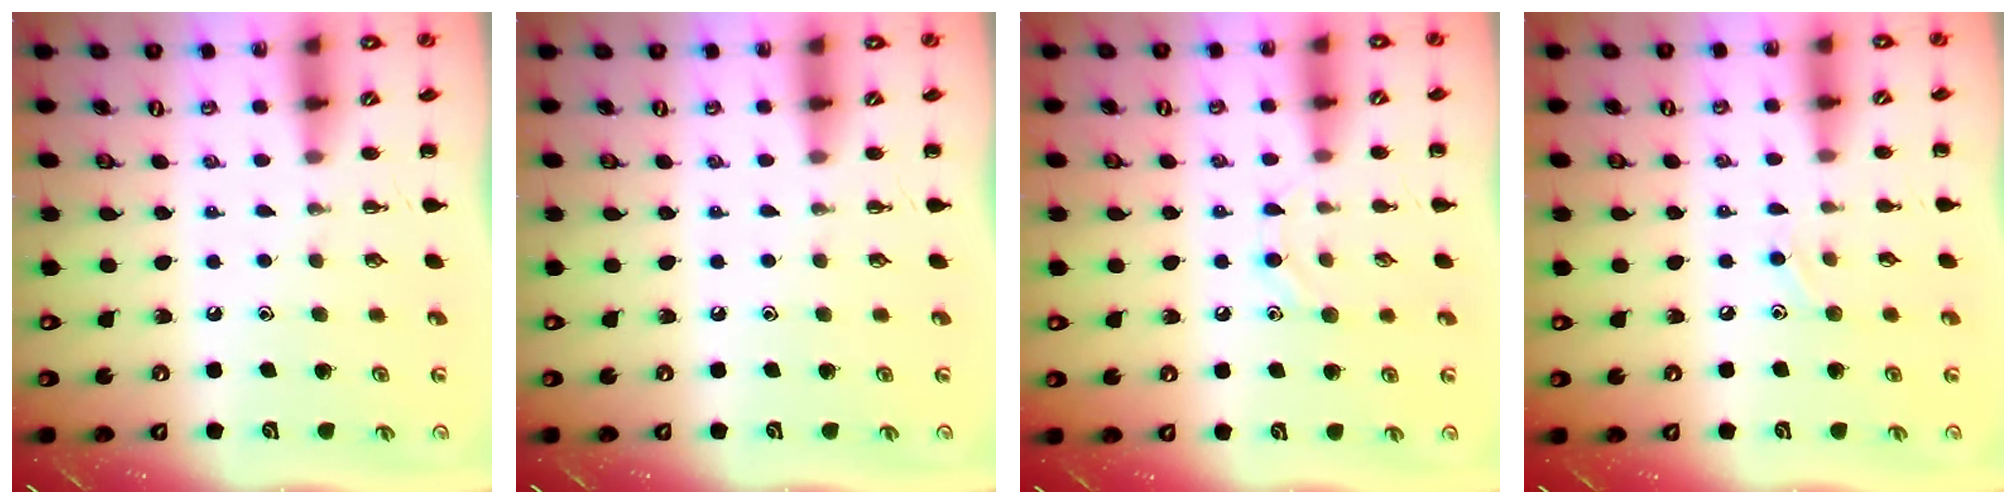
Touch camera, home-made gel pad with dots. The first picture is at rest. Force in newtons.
{"total": 0.0}
{"total": 6.6, "press": 6.4, "slide": 1.3}
{"total": 6.3, "press": 5.9, "slide": 2.1}